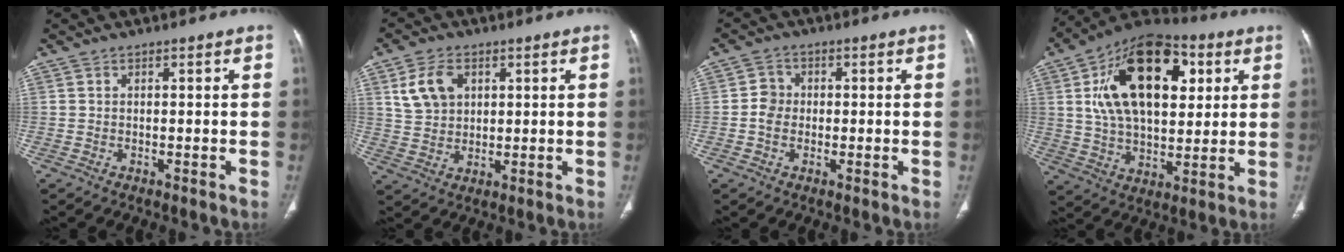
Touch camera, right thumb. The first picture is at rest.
{"total": 7.7, "force": [3.0, 5.4, 4.5], "torque": [-0.071, -0.006, 0.063]}
{"total": 3.5, "force": [-0.3, 3.1, 1.7], "torque": [-0.017, 0.006, -0.013]}
{"total": 23.6, "force": [6.9, 13.5, 18.1], "torque": [-0.271, -0.002, 0.110]}